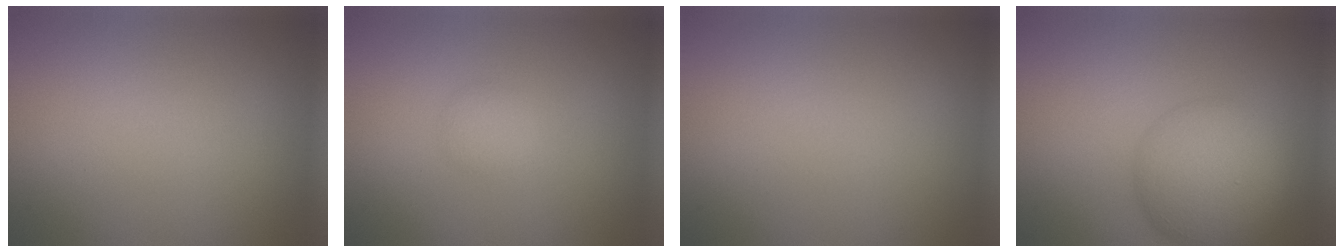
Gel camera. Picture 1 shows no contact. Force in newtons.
{"total": 1.3, "press": 1.3, "slide": 0.1}
{"total": 0.0}
{"total": 7.5, "press": 7.5, "slide": 0.4}